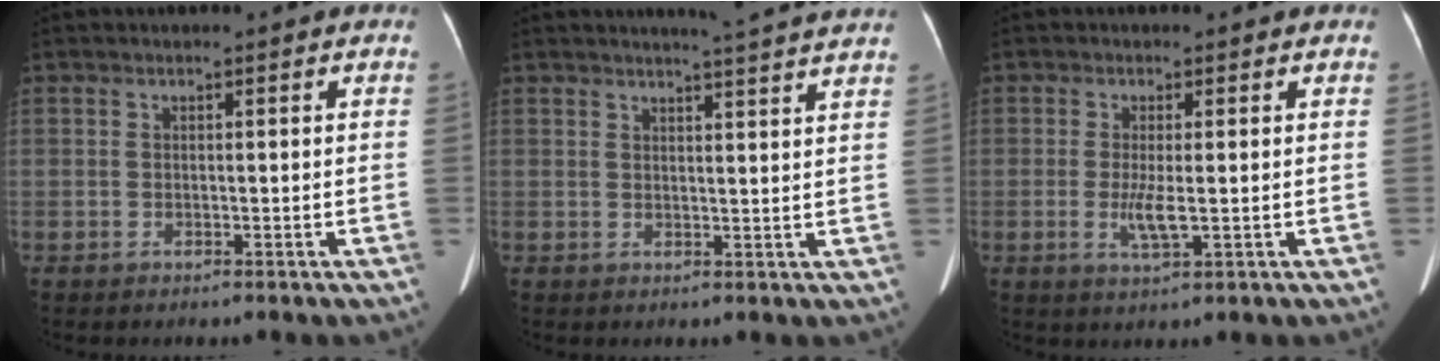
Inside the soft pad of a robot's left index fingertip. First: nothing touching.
{"total": 9.4, "force": [8.7, -0.8, 3.4], "torque": [-0.047, -0.007, 0.087]}
{"total": 3.4, "force": [-0.4, 0.4, 3.3], "torque": [-0.070, -0.009, -0.003]}